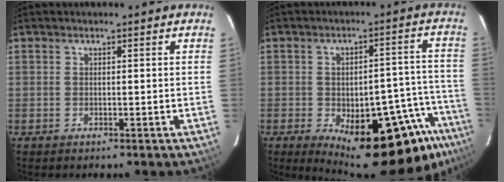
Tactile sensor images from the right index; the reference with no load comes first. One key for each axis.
{"total": 23.4, "fx": -14.8, "fy": 8.9, "fz": 15.8, "tx": -0.174, "ty": 0.003, "tz": -0.178}